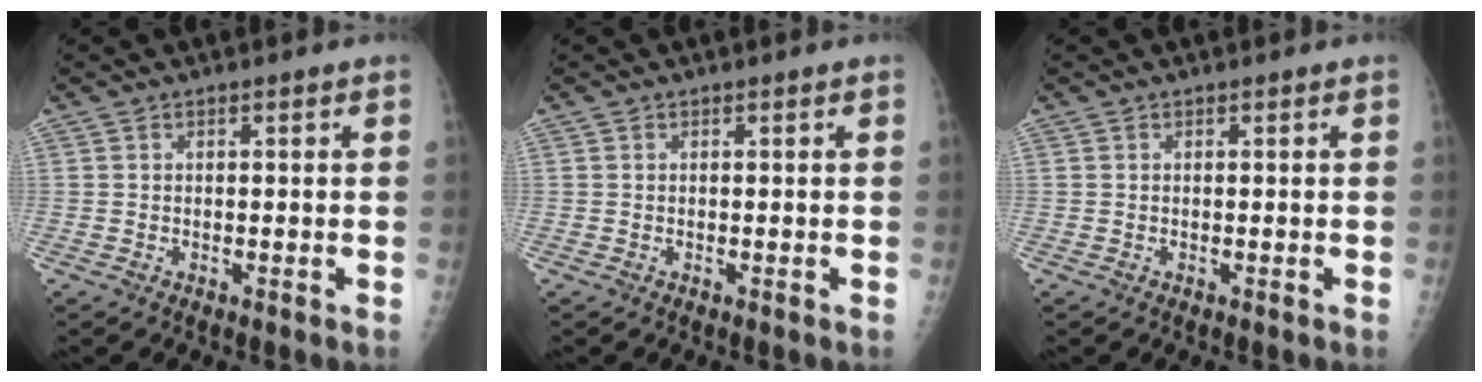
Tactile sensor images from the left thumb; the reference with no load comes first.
{"total": 0.0}
{"total": 0.0}